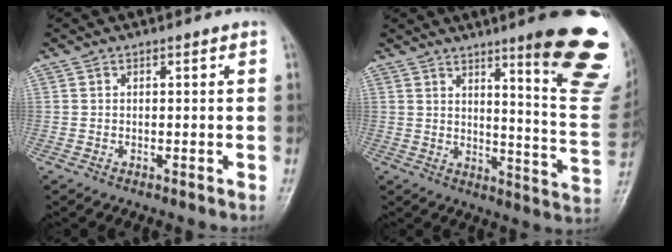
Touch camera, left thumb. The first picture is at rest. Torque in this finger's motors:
{"motor_torque": [2.14, 1.06, 1.61, -1.16, 0.28]}